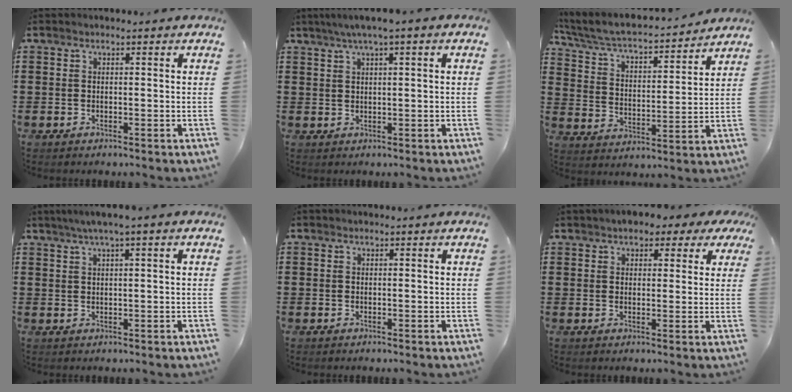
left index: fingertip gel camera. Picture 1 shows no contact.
{"total": 2.4, "force": [0.9, 0.1, 2.2], "torque": [-0.041, 0.000, 0.015]}
{"total": 4.8, "force": [4.2, 0.7, 2.2], "torque": [-0.063, -0.034, 0.064]}
{"total": 2.2, "force": [0.8, -0.1, 2.0], "torque": [-0.037, -0.001, 0.014]}
{"total": 0.0}
{"total": 3.5, "force": [2.4, 1.8, 1.7], "torque": [-0.034, 0.003, 0.041]}